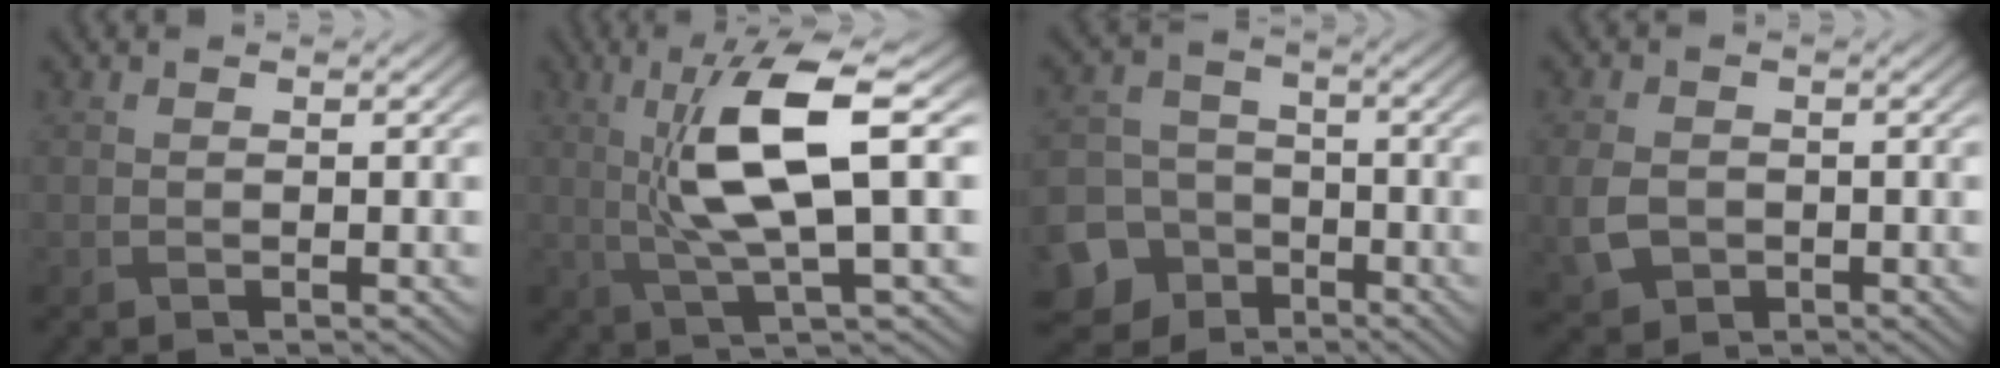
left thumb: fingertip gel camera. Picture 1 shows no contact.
{"total": 9.9, "force": [1.3, 2.1, 9.5], "torque": [-0.185, 0.006, 0.029]}
{"total": 10.9, "force": [-6.1, 8.6, 2.7], "torque": [-0.085, -0.040, -0.124]}
{"total": 4.4, "force": [-1.0, 3.4, 2.6], "torque": [-0.083, -0.012, -0.019]}